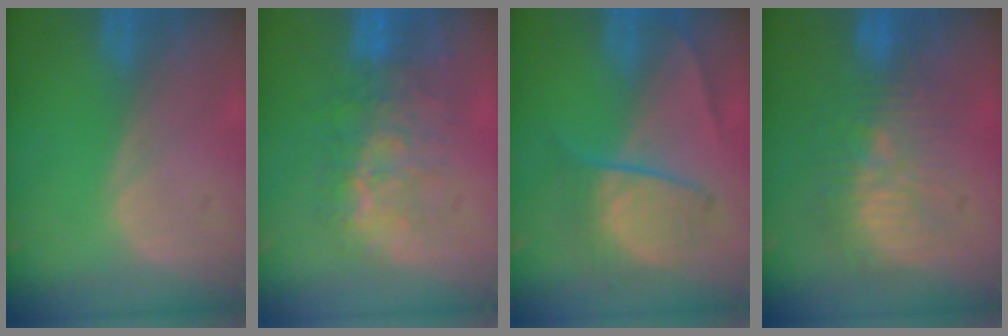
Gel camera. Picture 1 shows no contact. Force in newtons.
{"total": 9.5, "press": 8.4, "slide": 4.4}
{"total": 6.7, "press": 6.5, "slide": 1.4}
{"total": 9.8, "press": 8.9, "slide": 4.0}